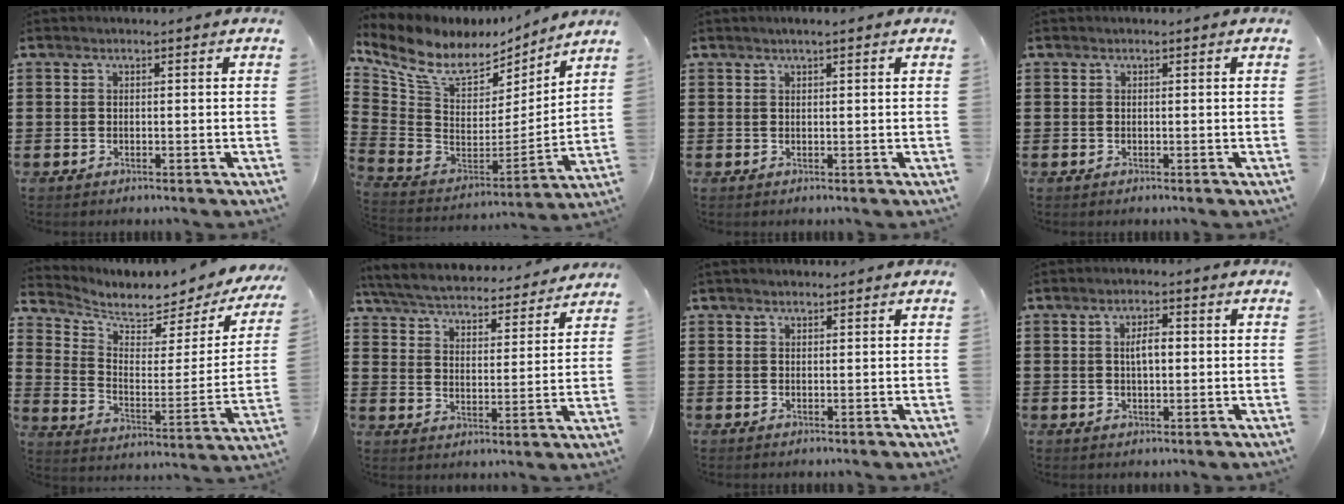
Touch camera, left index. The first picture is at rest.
{"total": 8.7, "force": [5.8, 4.7, 4.5], "torque": [-0.121, -0.038, 0.104]}
{"total": 0.5, "force": [0.4, 0.1, 0.4], "torque": [-0.008, 0.002, 0.006]}
{"total": 0.0}
{"total": 4.0, "force": [3.5, 1.5, 1.3], "torque": [-0.044, -0.040, 0.054]}
{"total": 5.1, "force": [5.1, 0.3, 0.7], "torque": [-0.042, -0.039, 0.084]}
{"total": 1.0, "force": [0.6, 0.8, -0.2], "torque": [0.002, 0.005, 0.013]}
{"total": 3.1, "force": [0.2, 1.3, 2.8], "torque": [-0.048, 0.002, -0.001]}